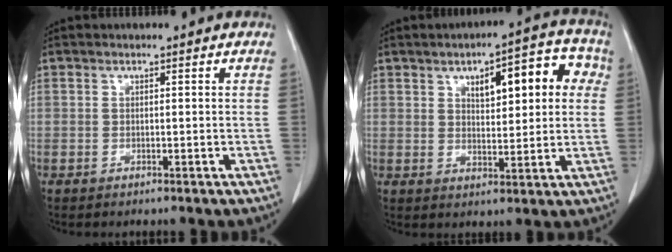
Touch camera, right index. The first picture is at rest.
{"total": 11.0, "force": [3.6, 4.0, 9.6], "torque": [-0.123, 0.030, 0.049]}